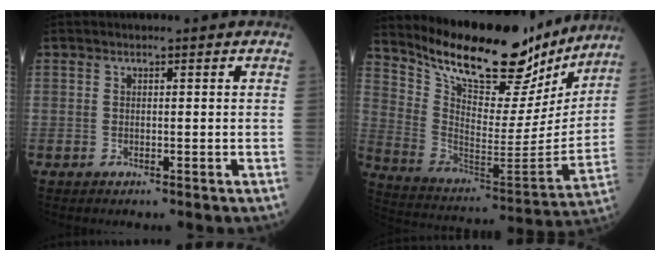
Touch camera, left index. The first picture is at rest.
{"total": 23.9, "force": [20.2, 6.6, 10.9], "torque": [-0.177, -0.024, 0.309]}